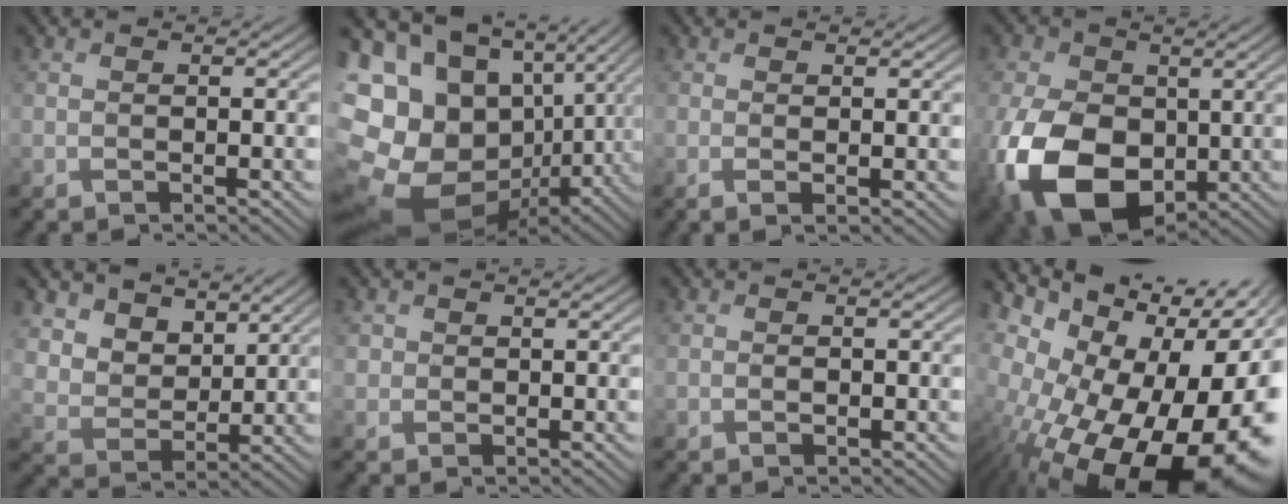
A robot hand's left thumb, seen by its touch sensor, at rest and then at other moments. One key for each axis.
{"total": 20.9, "fx": -1.1, "fy": 15.9, "fz": 13.6, "tx": -0.303, "ty": -0.026, "tz": 0.014}
{"total": 1.1, "fx": 0.5, "fy": 0.0, "fz": 1.0, "tx": -0.019, "ty": -0.002, "tz": 0.008}
{"total": 15.7, "fx": -3.0, "fy": 10.6, "fz": 11.2, "tx": -0.277, "ty": -0.026, "tz": -0.058}
{"total": 7.8, "fx": 5.4, "fy": 4.6, "fz": 3.3, "tx": -0.100, "ty": -0.022, "tz": 0.108}
{"total": 1.3, "fx": 0.3, "fy": 1.2, "fz": 0.1, "tx": -0.002, "ty": -0.004, "tz": 0.005}
{"total": 0.5, "fx": -0.2, "fy": 0.3, "fz": 0.4, "tx": -0.007, "ty": 0.000, "tz": -0.002}
{"total": 23.7, "fx": -8.8, "fy": 15.0, "fz": 16.2, "tx": -0.261, "ty": -0.063, "tz": -0.125}